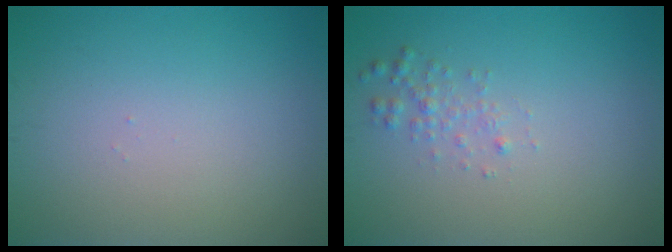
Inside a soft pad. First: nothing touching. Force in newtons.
{"total": 1.3, "press": 1.3, "slide": 0.0}